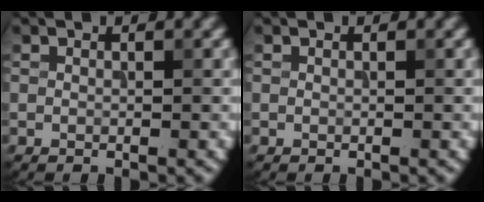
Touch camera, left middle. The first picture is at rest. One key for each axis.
{"total": 0.0}